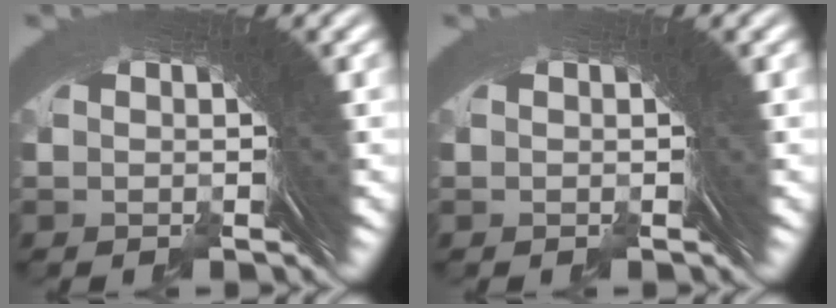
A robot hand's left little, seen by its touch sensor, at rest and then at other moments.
{"total": 0.0}